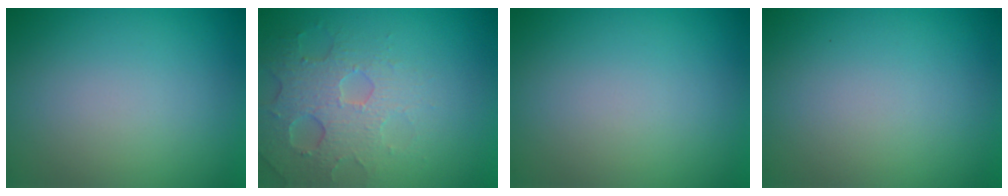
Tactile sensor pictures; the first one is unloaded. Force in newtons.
{"total": 4.7, "press": 3.6, "slide": 2.9}
{"total": 0.0}
{"total": 0.0}